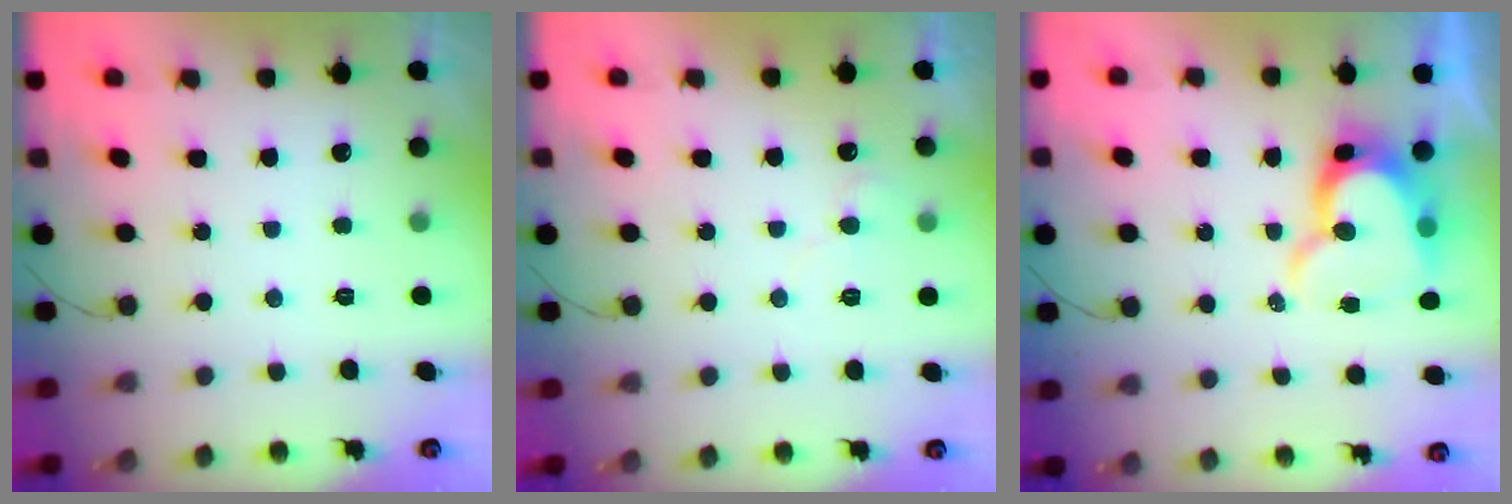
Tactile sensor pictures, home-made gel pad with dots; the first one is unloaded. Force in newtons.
{"total": 4.4, "press": 4.4, "slide": 0.4}
{"total": 12.5, "press": 12.5, "slide": 1.2}